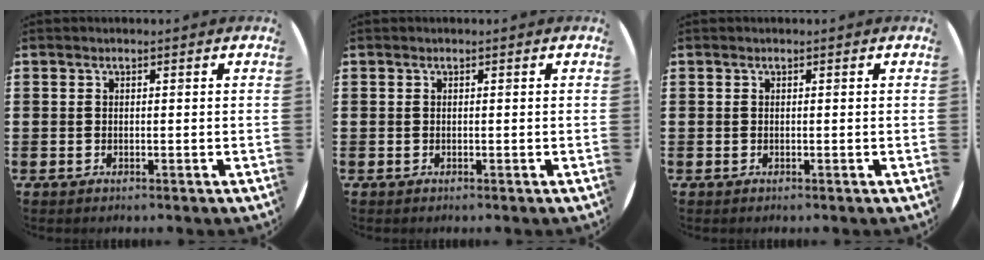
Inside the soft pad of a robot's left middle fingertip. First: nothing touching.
{"total": 0.0}
{"total": 0.0}